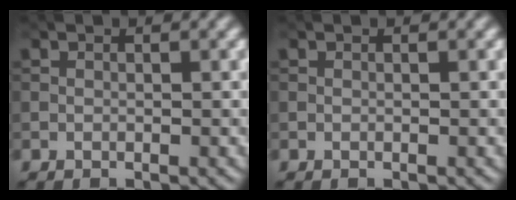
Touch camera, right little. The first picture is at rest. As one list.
[{"total": 0.0}]